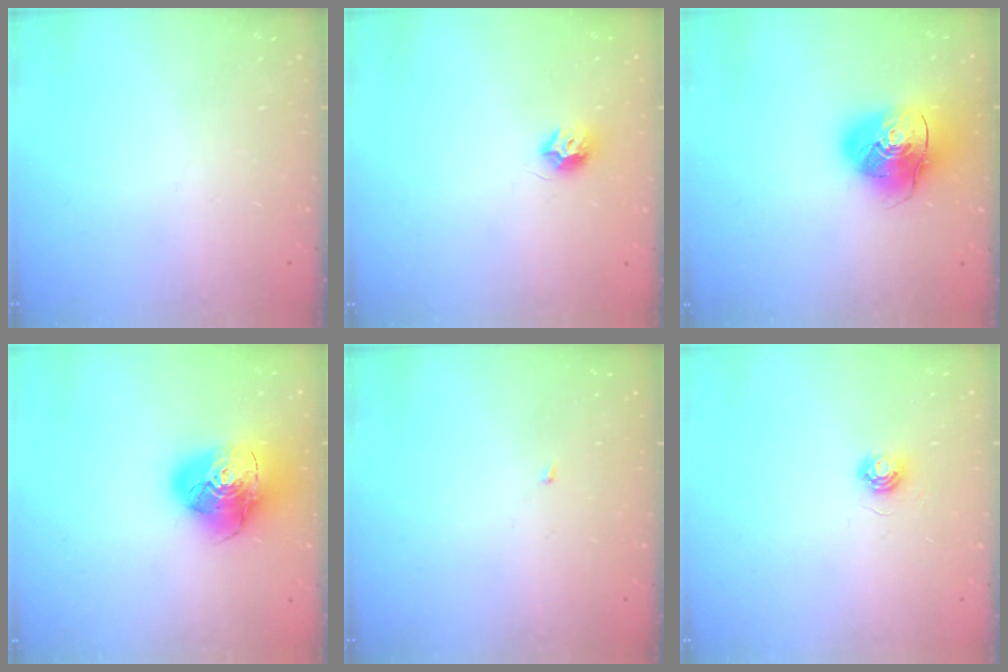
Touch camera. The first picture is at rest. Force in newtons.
{"total": 7.6, "press": 7.6, "slide": 0.4}
{"total": 15.6, "press": 15.4, "slide": 2.2}
{"total": 20.1, "press": 20.0, "slide": 2.6}
{"total": 1.4, "press": 1.3, "slide": 0.1}
{"total": 5.0, "press": 4.9, "slide": 0.4}